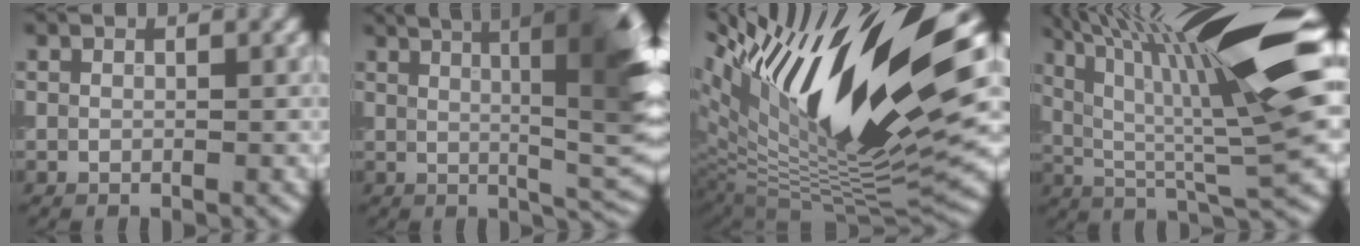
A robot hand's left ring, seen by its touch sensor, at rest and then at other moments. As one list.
[{"total": 12.4, "force": [4.3, 3.5, 11.1], "torque": [-0.119, 0.029, 0.051]}, {"total": 18.7, "force": [7.8, 5.4, 16.1], "torque": [-0.291, 0.019, 0.132]}, {"total": 16.1, "force": [6.0, 3.2, 14.6], "torque": [-0.244, 0.020, 0.102]}]